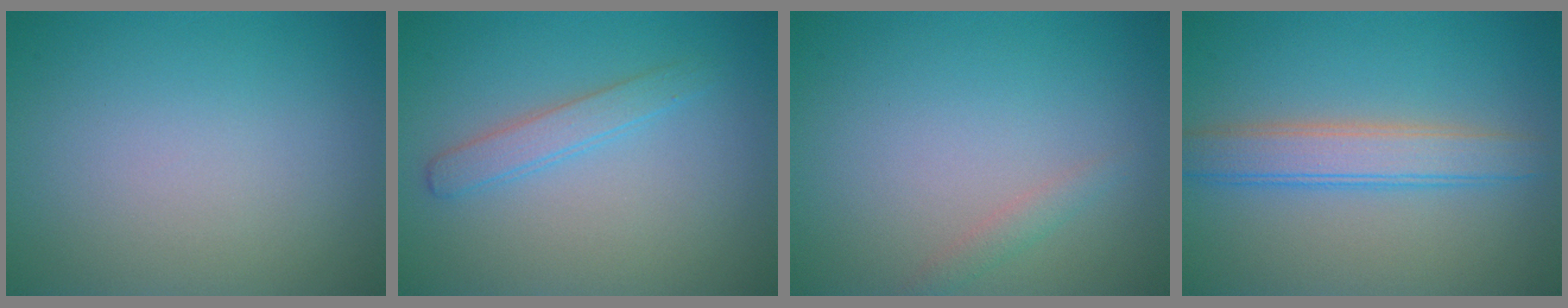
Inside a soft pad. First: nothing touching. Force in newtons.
{"total": 1.9, "press": 1.9, "slide": 0.1}
{"total": 1.0, "press": 1.0, "slide": 0.1}
{"total": 4.0, "press": 4.0, "slide": 0.1}